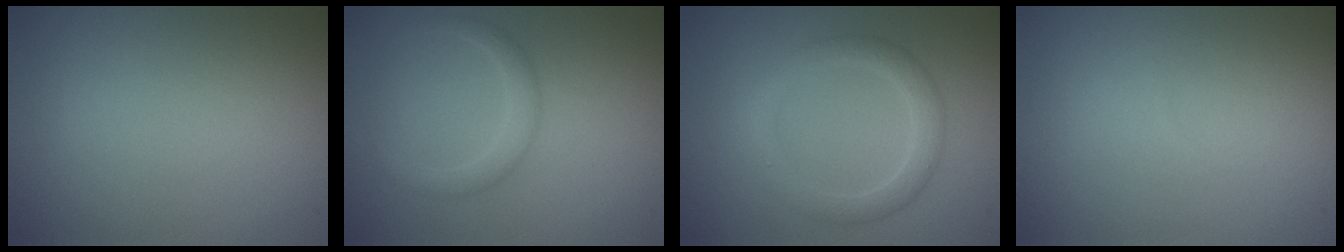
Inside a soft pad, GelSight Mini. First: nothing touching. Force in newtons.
{"total": 1.7, "press": 1.7, "slide": 0.1}
{"total": 2.7, "press": 2.6, "slide": 0.1}
{"total": 0.0}